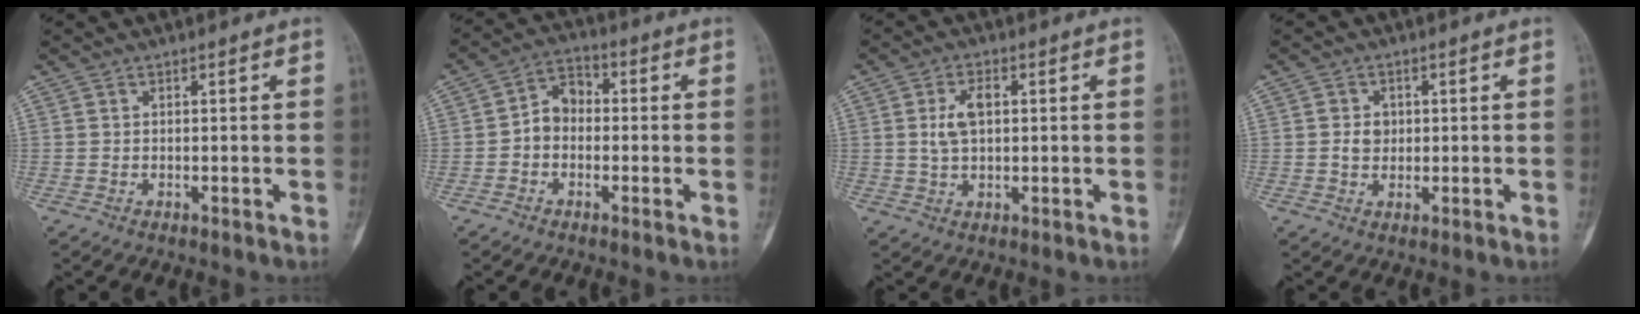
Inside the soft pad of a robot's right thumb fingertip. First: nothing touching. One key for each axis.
{"total": 6.0, "fx": -0.9, "fy": 4.7, "fz": 3.6, "tx": -0.040, "ty": 0.026, "tz": -0.031}
{"total": 5.3, "fx": 0.9, "fy": 2.9, "fz": 4.3, "tx": -0.085, "ty": 0.005, "tz": 0.017}
{"total": 3.0, "fx": 0.3, "fy": 2.6, "fz": 1.5, "tx": -0.008, "ty": 0.004, "tz": 0.005}